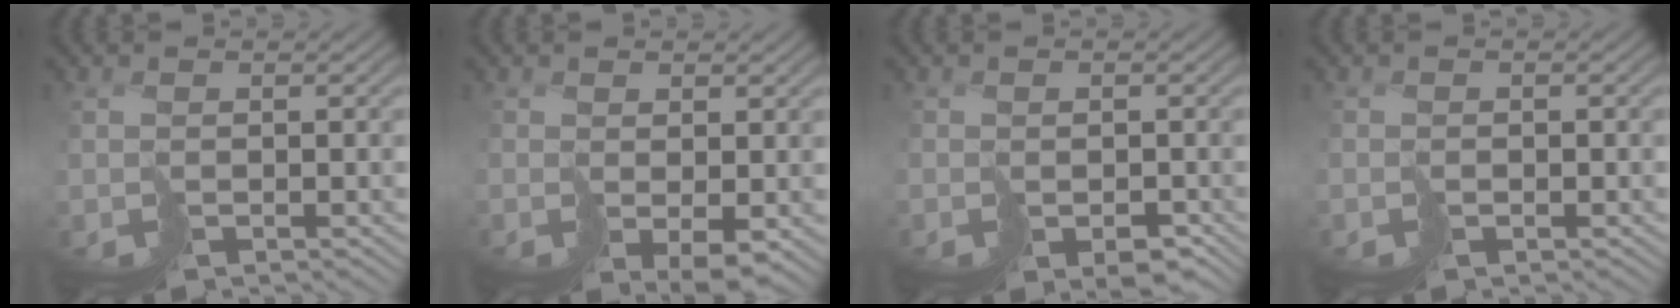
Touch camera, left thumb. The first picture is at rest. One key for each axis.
{"total": 2.4, "fx": 0.0, "fy": 1.0, "fz": 2.2, "tx": -0.042, "ty": -0.008, "tz": 0.014}
{"total": 2.5, "fx": -1.3, "fy": 1.5, "fz": 1.5, "tx": -0.012, "ty": -0.008, "tz": -0.008}
{"total": 0.6, "fx": -0.4, "fy": 0.1, "fz": -0.4, "tx": 0.014, "ty": 0.002, "tz": -0.008}